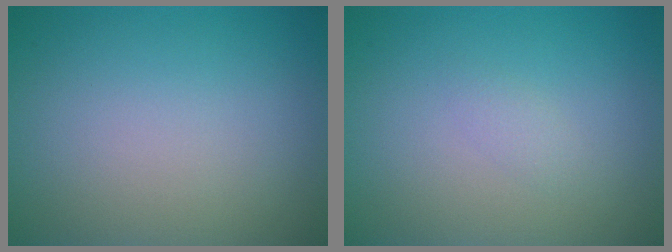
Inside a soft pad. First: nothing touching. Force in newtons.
{"total": 0.7, "press": 0.7, "slide": 0.0}